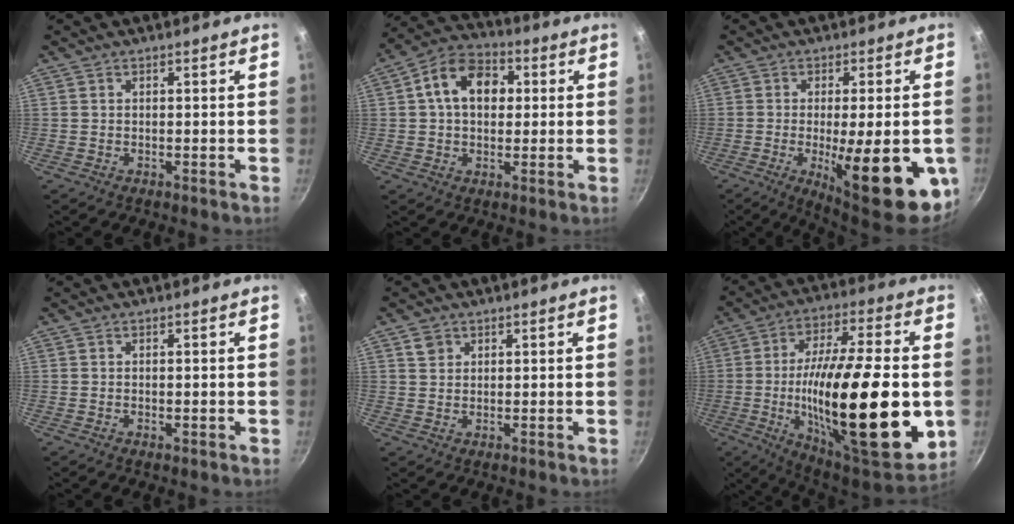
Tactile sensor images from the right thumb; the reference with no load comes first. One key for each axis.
{"total": 12.1, "fx": 2.2, "fy": 8.7, "fz": 8.2, "tx": -0.104, "ty": 0.021, "tz": 0.017}
{"total": 20.4, "fx": -5.7, "fy": 5.9, "fz": 18.6, "tx": -0.230, "ty": -0.008, "tz": -0.068}
{"total": 1.0, "fx": -0.3, "fy": 0.4, "fz": 0.9, "tx": -0.012, "ty": 0.000, "tz": -0.005}
{"total": 2.5, "fx": 1.1, "fy": 2.1, "fz": 0.8, "tx": -0.003, "ty": 0.003, "tz": 0.018}
{"total": 32.8, "fx": -4.0, "fy": 10.4, "fz": 30.9, "tx": -0.485, "ty": -0.001, "tz": -0.061}